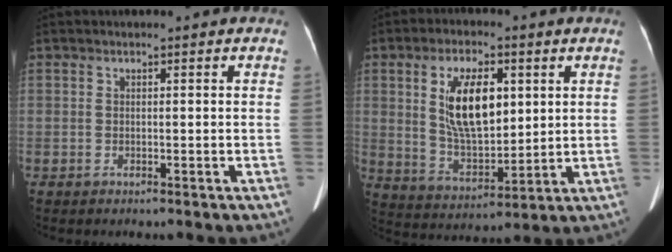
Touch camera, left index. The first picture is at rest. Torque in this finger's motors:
{"motor_torque": [1.64, -0.50, 0.98, 0.16]}